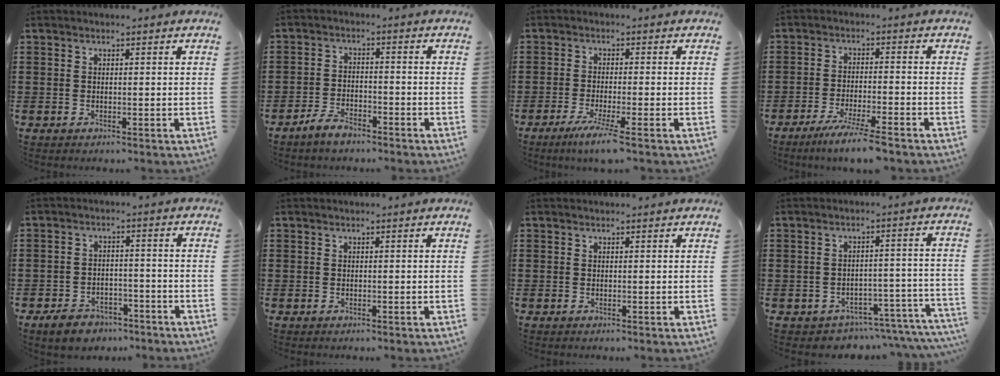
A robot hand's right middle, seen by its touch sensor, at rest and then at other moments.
{"total": 3.8, "force": [-3.2, 1.3, 1.5], "torque": [-0.042, 0.006, -0.067]}
{"total": 4.0, "force": [-2.7, -0.3, 3.0], "torque": [-0.062, -0.016, -0.050]}
{"total": 5.5, "force": [-4.6, -0.2, 2.9], "torque": [-0.059, -0.015, -0.085]}
{"total": 4.2, "force": [-3.8, 1.7, 0.8], "torque": [-0.025, 0.009, -0.078]}
{"total": 0.0}
{"total": 0.0}
{"total": 3.6, "force": [-3.5, 0.8, 0.4], "torque": [-0.015, 0.007, -0.074]}